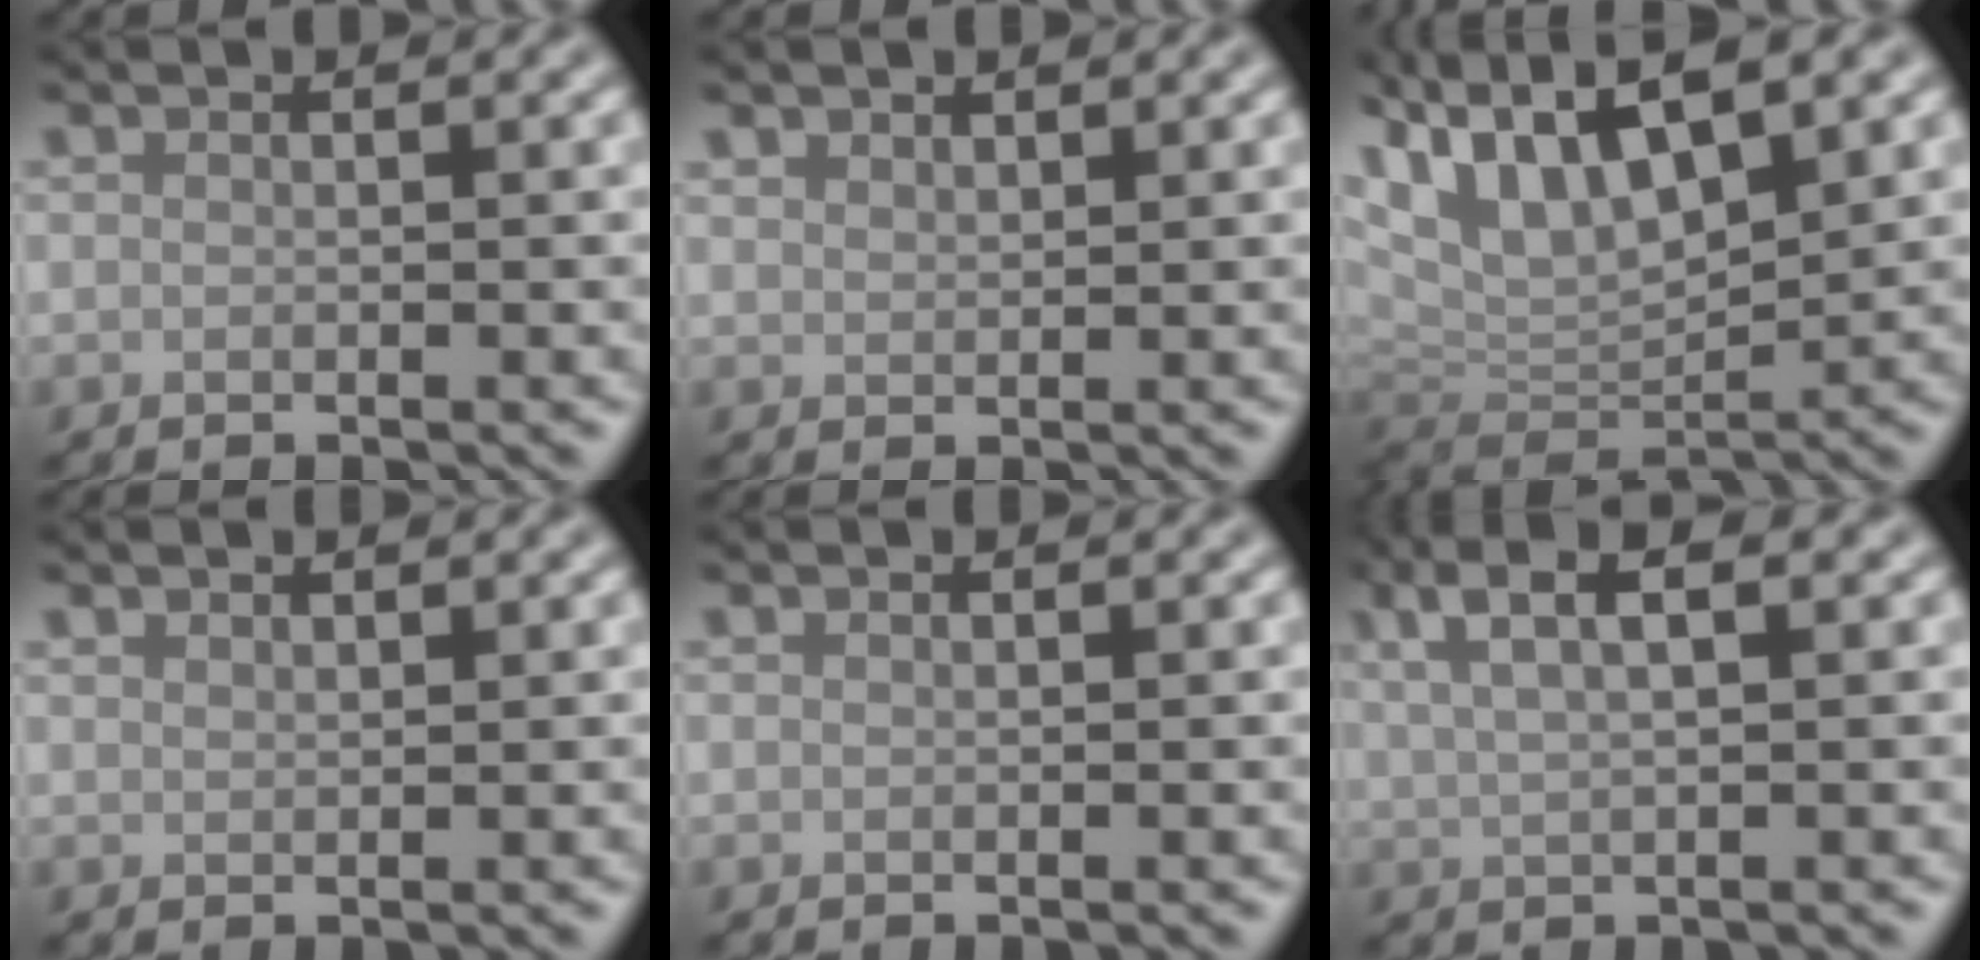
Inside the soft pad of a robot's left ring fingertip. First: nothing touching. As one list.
[{"total": 1.2, "force": [1.1, 0.4, 0.1], "torque": [-0.002, 0.000, 0.024]}, {"total": 12.0, "force": [6.4, 5.7, 8.4], "torque": [-0.170, 0.021, 0.111]}, {"total": 0.8, "force": [0.8, 0.2, 0.1], "torque": [-0.001, -0.001, 0.016]}, {"total": 0.0}, {"total": 4.6, "force": [2.6, 1.5, 3.6], "torque": [-0.066, 0.014, 0.046]}]